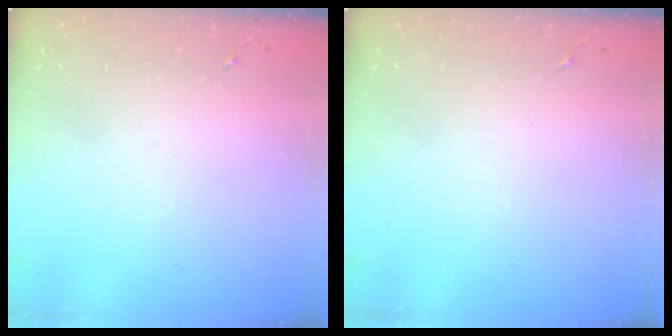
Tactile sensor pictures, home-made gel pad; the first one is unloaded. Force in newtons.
{"total": 0.0}